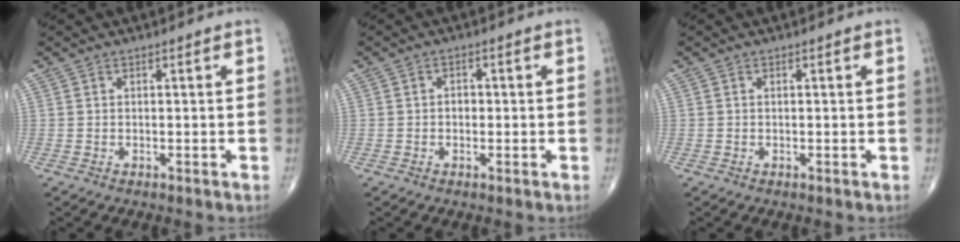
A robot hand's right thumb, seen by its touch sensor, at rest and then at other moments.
{"total": 1.8, "force": [-0.1, 1.4, 1.2], "torque": [-0.010, 0.005, -0.003]}
{"total": 0.0}